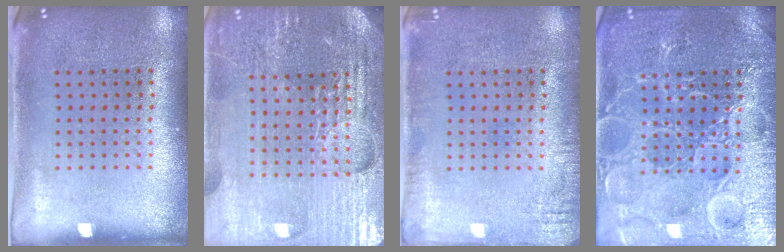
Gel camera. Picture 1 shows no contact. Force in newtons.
{"total": 5.1, "press": 4.7, "slide": 2.0}
{"total": 1.7, "press": 1.7, "slide": 0.2}
{"total": 7.4, "press": 7.3, "slide": 1.0}